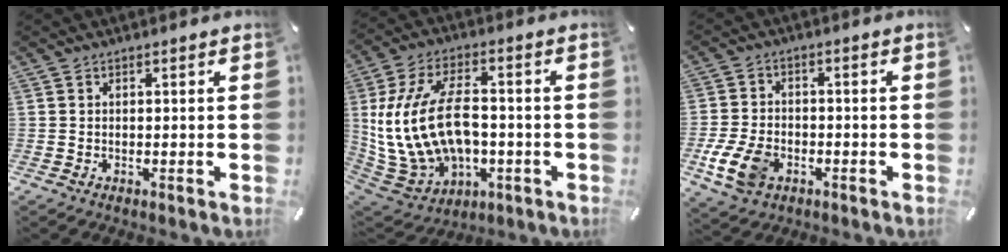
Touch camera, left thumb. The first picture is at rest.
{"total": 19.3, "force": [-0.4, 13.0, 14.3], "torque": [-0.306, 0.002, -0.001]}
{"total": 9.4, "force": [-3.6, 6.4, 5.8], "torque": [-0.122, 0.007, -0.065]}